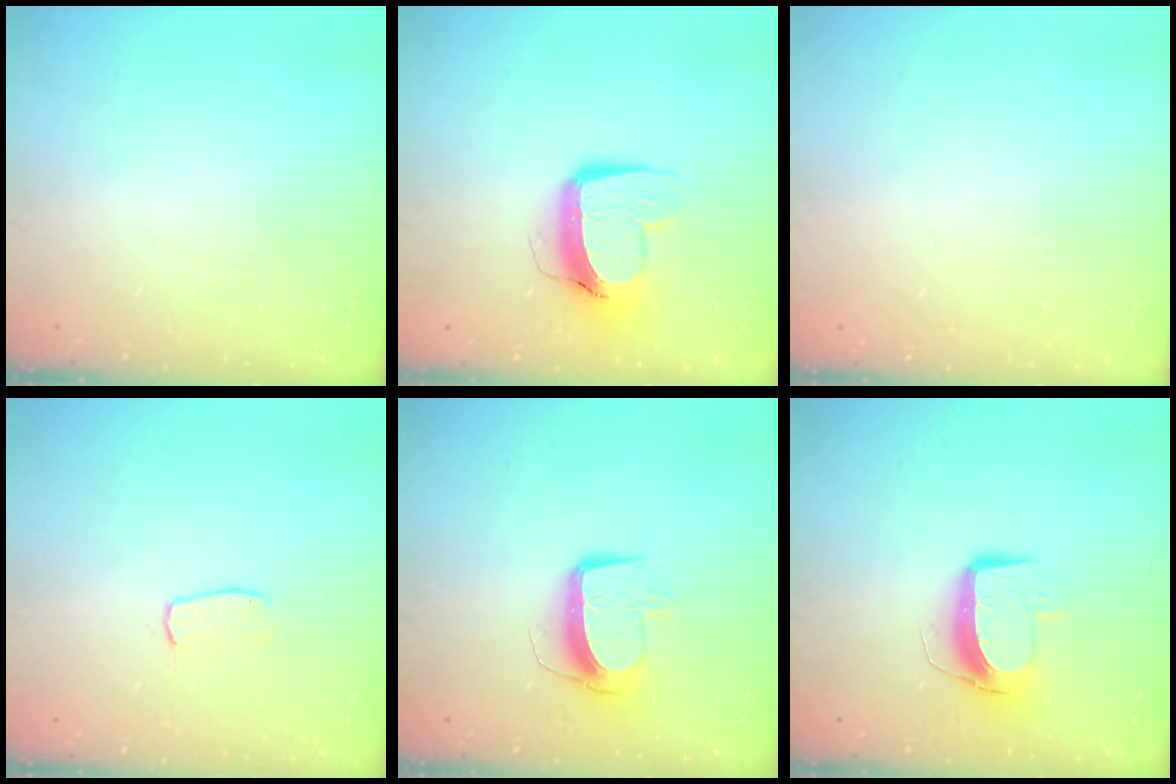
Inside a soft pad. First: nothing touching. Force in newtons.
{"total": 11.6, "press": 11.5, "slide": 1.3}
{"total": 0.0}
{"total": 4.0, "press": 4.0, "slide": 0.2}
{"total": 10.3, "press": 10.3, "slide": 0.5}
{"total": 10.3, "press": 10.3, "slide": 0.8}